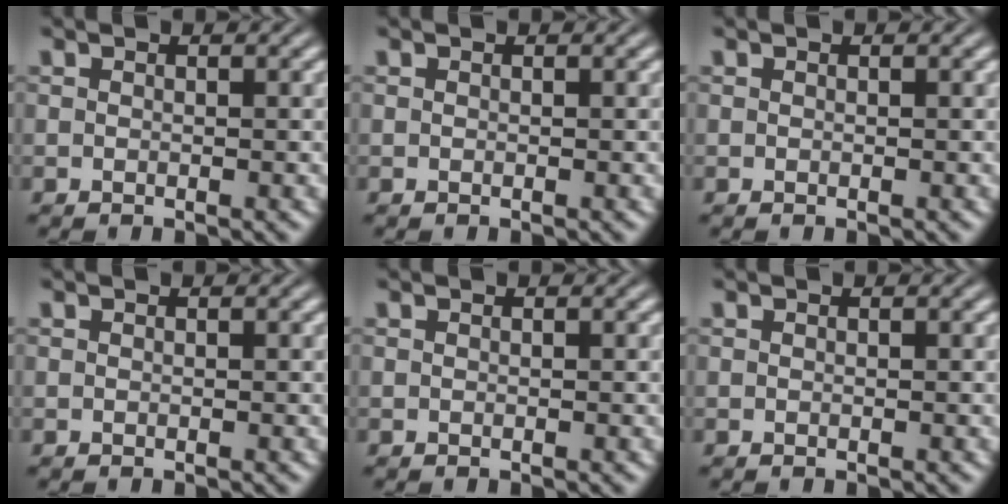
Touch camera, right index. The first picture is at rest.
{"total": 0.0}
{"total": 0.0}
{"total": 0.0}
{"total": 0.0}
{"total": 0.0}